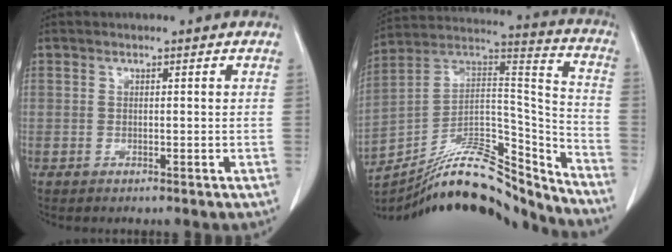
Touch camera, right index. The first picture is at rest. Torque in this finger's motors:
{"motor_torque": [0.24, -0.32, 0.09, 0.05]}